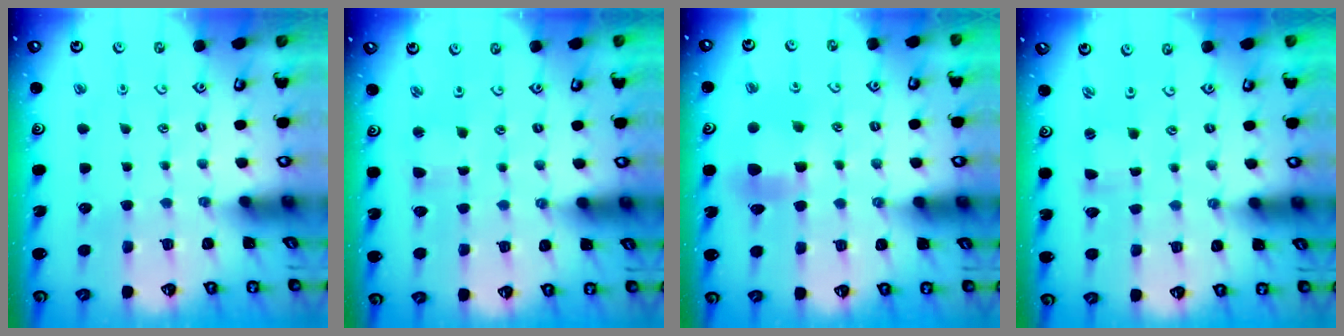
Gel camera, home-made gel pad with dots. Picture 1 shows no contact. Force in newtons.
{"total": 2.1, "press": 2.1, "slide": 0.5}
{"total": 9.5, "press": 9.5, "slide": 0.7}
{"total": 1.0, "press": 1.0, "slide": 0.1}